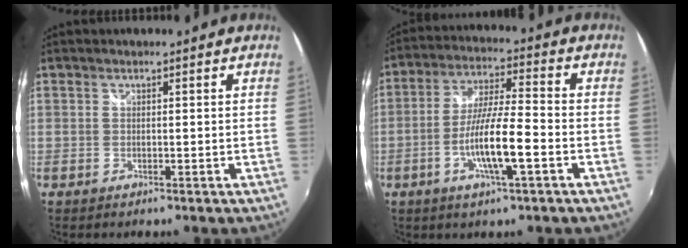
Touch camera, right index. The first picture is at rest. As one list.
[{"total": 10.9, "force": [-3.9, 1.2, 10.2], "torque": [-0.197, -0.006, -0.071]}]